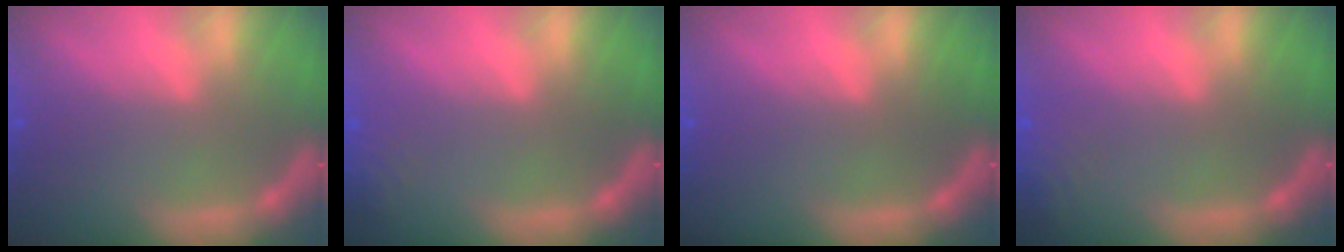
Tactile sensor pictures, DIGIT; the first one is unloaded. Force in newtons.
{"total": 2.4}
{"total": 0.0}
{"total": 4.0}